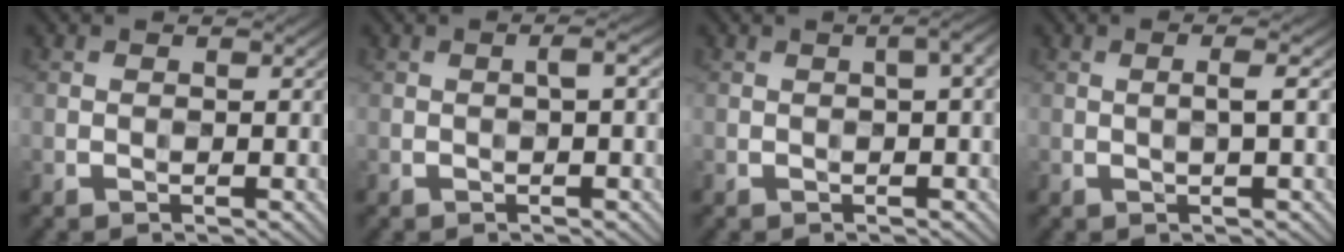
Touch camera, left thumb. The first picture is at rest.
{"total": 1.9, "force": [-0.2, 0.0, 1.9], "torque": [-0.026, 0.006, -0.003]}
{"total": 3.7, "force": [0.4, 0.7, 3.6], "torque": [-0.049, 0.004, 0.008]}
{"total": 1.8, "force": [-0.2, -0.2, 1.7], "torque": [-0.027, 0.008, -0.003]}